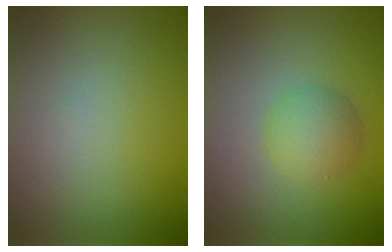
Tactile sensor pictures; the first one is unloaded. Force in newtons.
{"total": 2.8, "press": 2.8, "slide": 0.1}